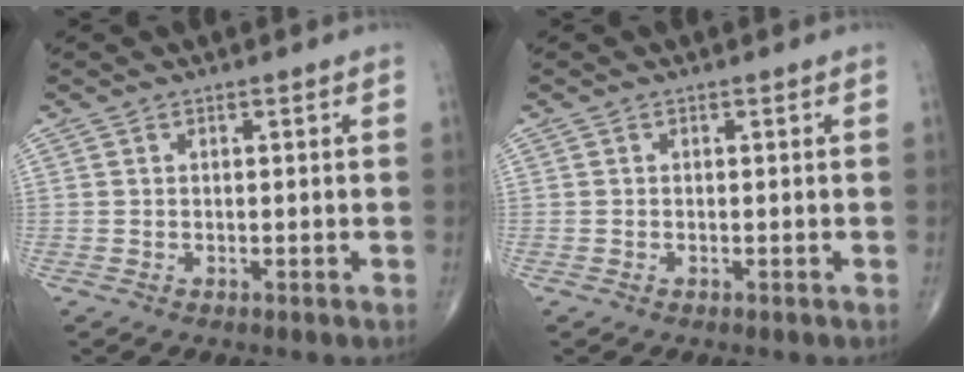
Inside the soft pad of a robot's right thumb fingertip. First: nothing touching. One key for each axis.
{"total": 0.0}